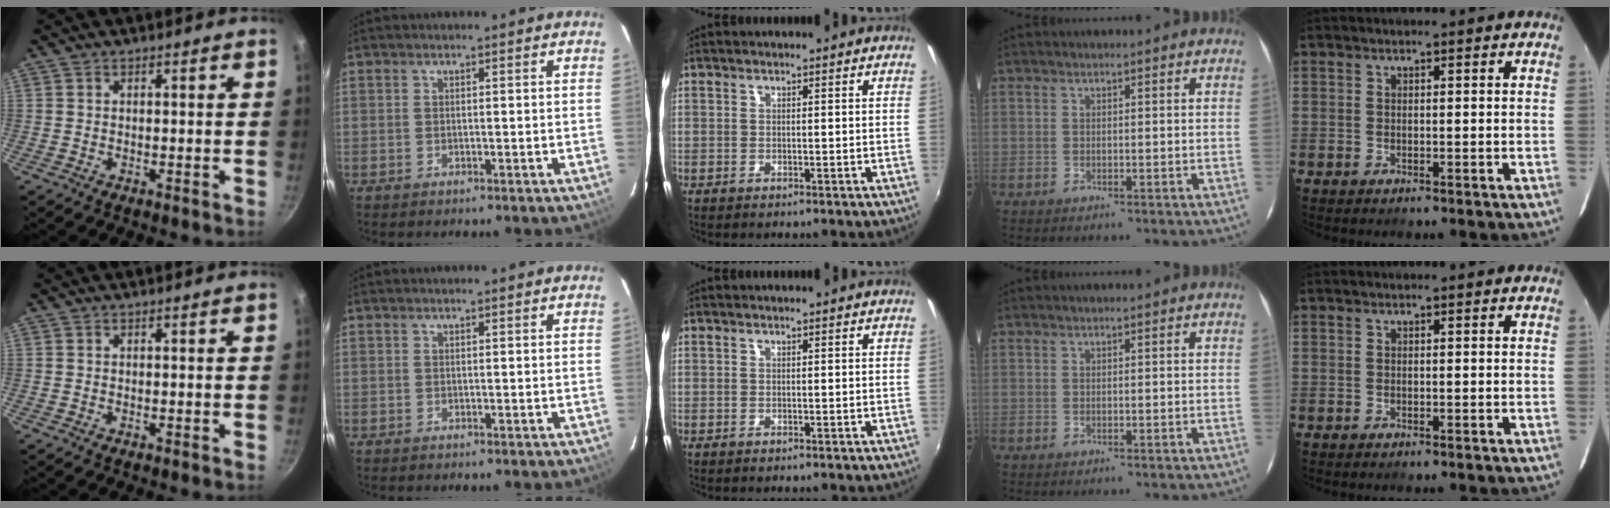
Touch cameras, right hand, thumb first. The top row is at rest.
{}